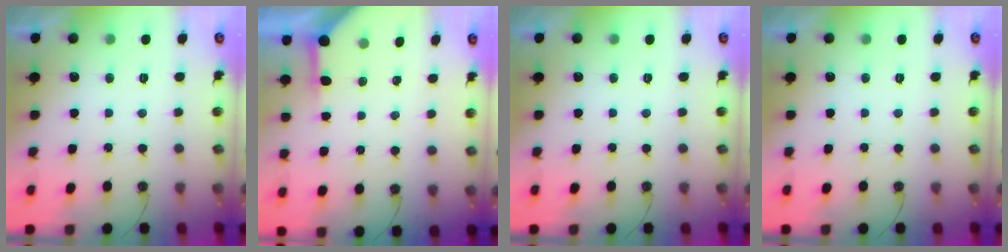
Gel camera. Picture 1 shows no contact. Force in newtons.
{"total": 3.8, "press": 3.8, "slide": 0.5}
{"total": 0.0}
{"total": 0.0}